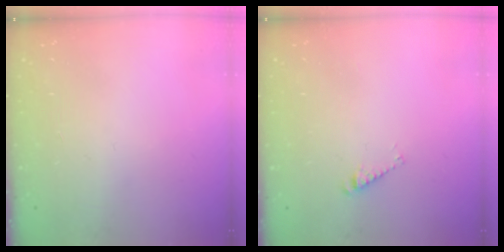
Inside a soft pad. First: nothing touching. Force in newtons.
{"total": 3.2, "press": 3.2, "slide": 0.3}